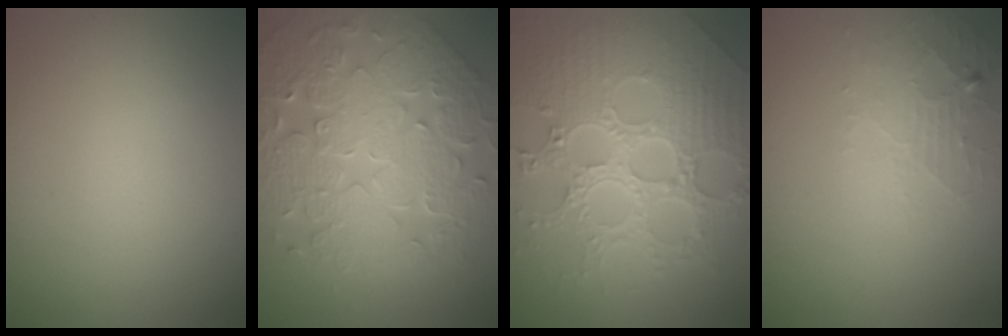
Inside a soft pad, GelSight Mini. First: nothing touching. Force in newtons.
{"total": 9.9, "press": 6.9, "slide": 7.0}
{"total": 8.4, "press": 6.2, "slide": 5.7}
{"total": 2.2, "press": 2.2, "slide": 0.5}